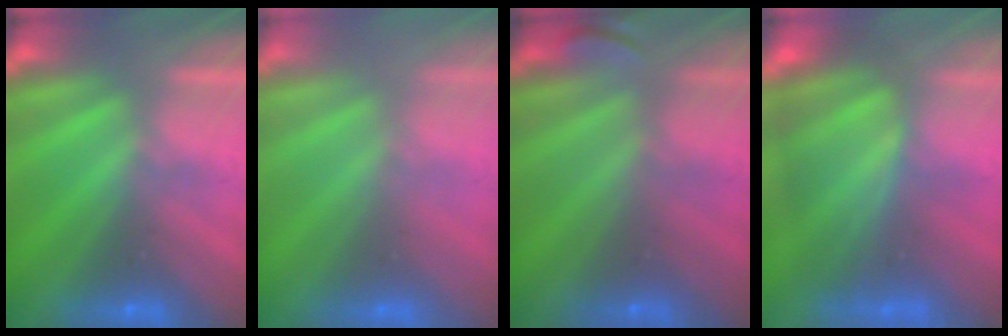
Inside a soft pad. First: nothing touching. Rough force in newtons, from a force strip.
{"total": 2.9}
{"total": 2.3}
{"total": 4.8}